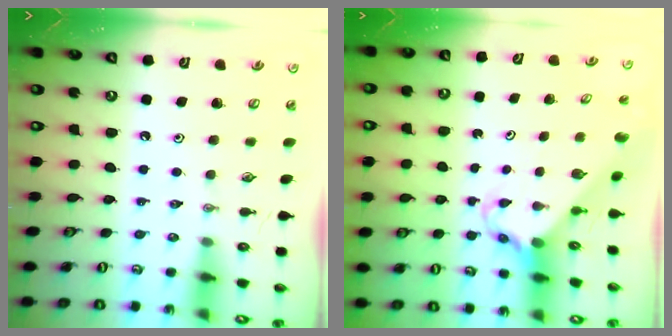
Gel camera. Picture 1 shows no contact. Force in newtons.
{"total": 2.7, "press": 2.7, "slide": 0.2}